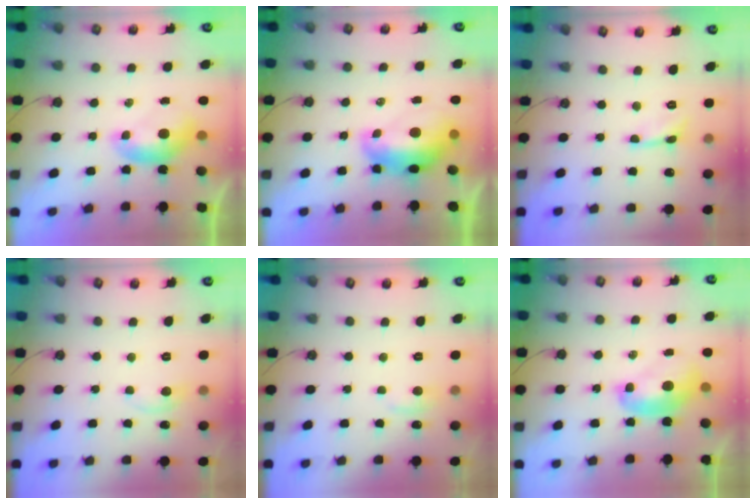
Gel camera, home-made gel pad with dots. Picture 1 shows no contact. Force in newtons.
{"total": 3.8, "press": 3.7, "slide": 0.8}
{"total": 2.1, "press": 2.1, "slide": 0.5}
{"total": 1.2, "press": 0.9, "slide": 0.8}
{"total": 1.1, "press": 0.8, "slide": 0.8}
{"total": 2.4, "press": 2.3, "slide": 0.3}